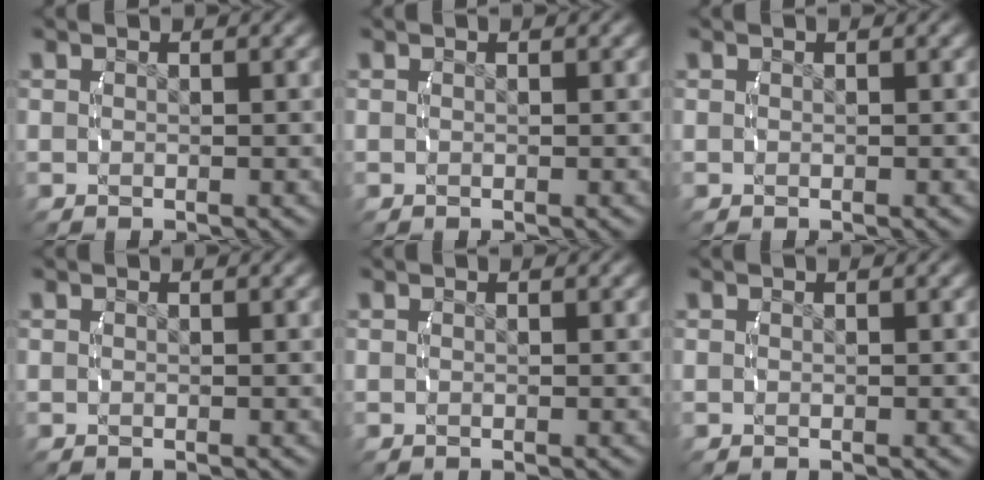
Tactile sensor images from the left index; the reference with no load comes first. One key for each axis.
{"total": 0.0}
{"total": 0.0}
{"total": 0.0}
{"total": 0.0}
{"total": 0.0}